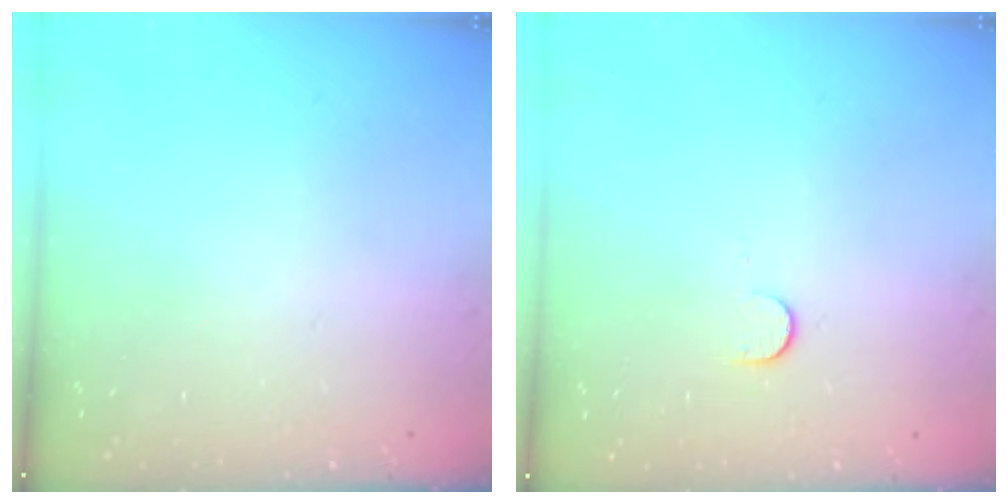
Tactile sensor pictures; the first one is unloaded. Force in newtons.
{"total": 6.1, "press": 6.1, "slide": 0.6}